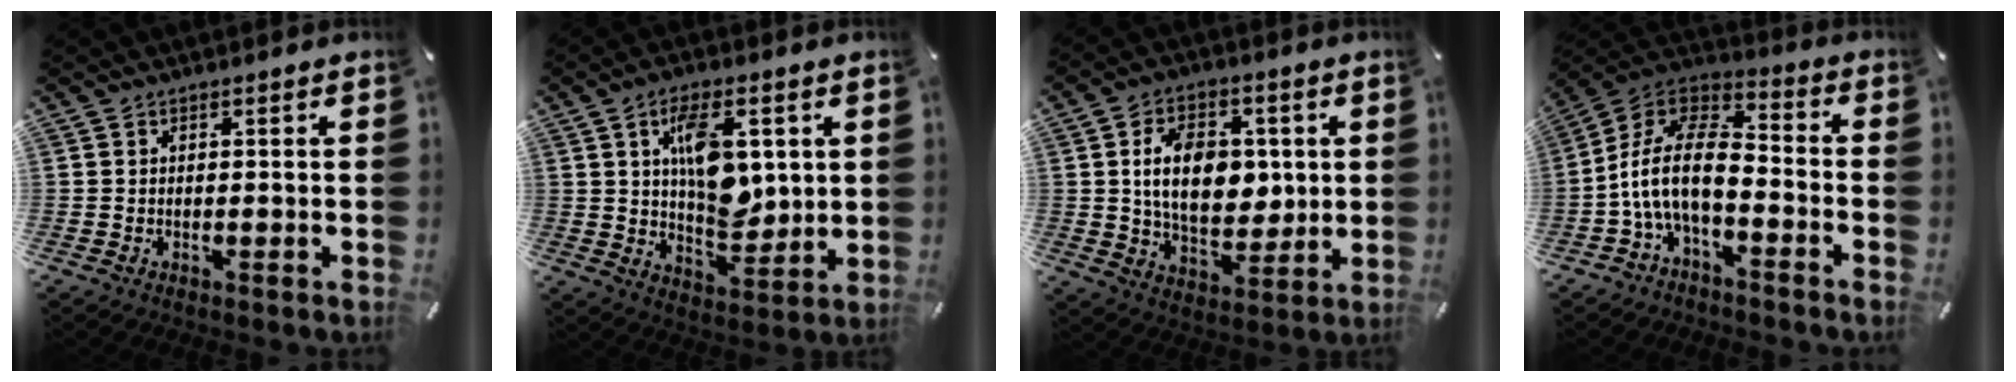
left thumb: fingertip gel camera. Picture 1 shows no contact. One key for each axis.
{"total": 12.5, "fx": 3.7, "fy": 7.4, "fz": 9.3, "tx": -0.153, "ty": -0.010, "tz": 0.063}
{"total": 13.6, "fx": 2.1, "fy": 9.2, "fz": 9.9, "tx": -0.170, "ty": 0.006, "tz": 0.036}
{"total": 13.7, "fx": -4.4, "fy": 6.9, "fz": 10.9, "tx": -0.233, "ty": 0.009, "tz": -0.080}